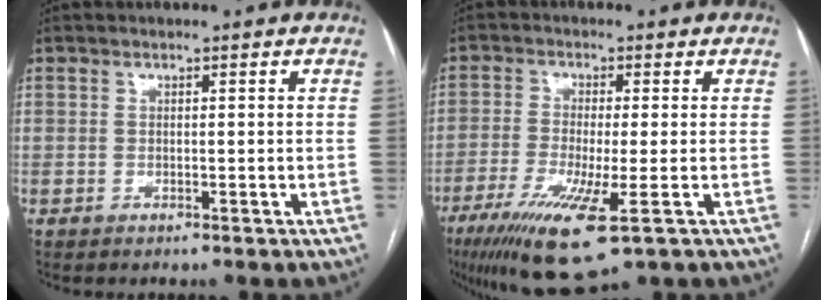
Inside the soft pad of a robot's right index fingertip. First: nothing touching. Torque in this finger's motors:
{"motor_torque": [1.85, -0.28, 0.58, 0.18]}